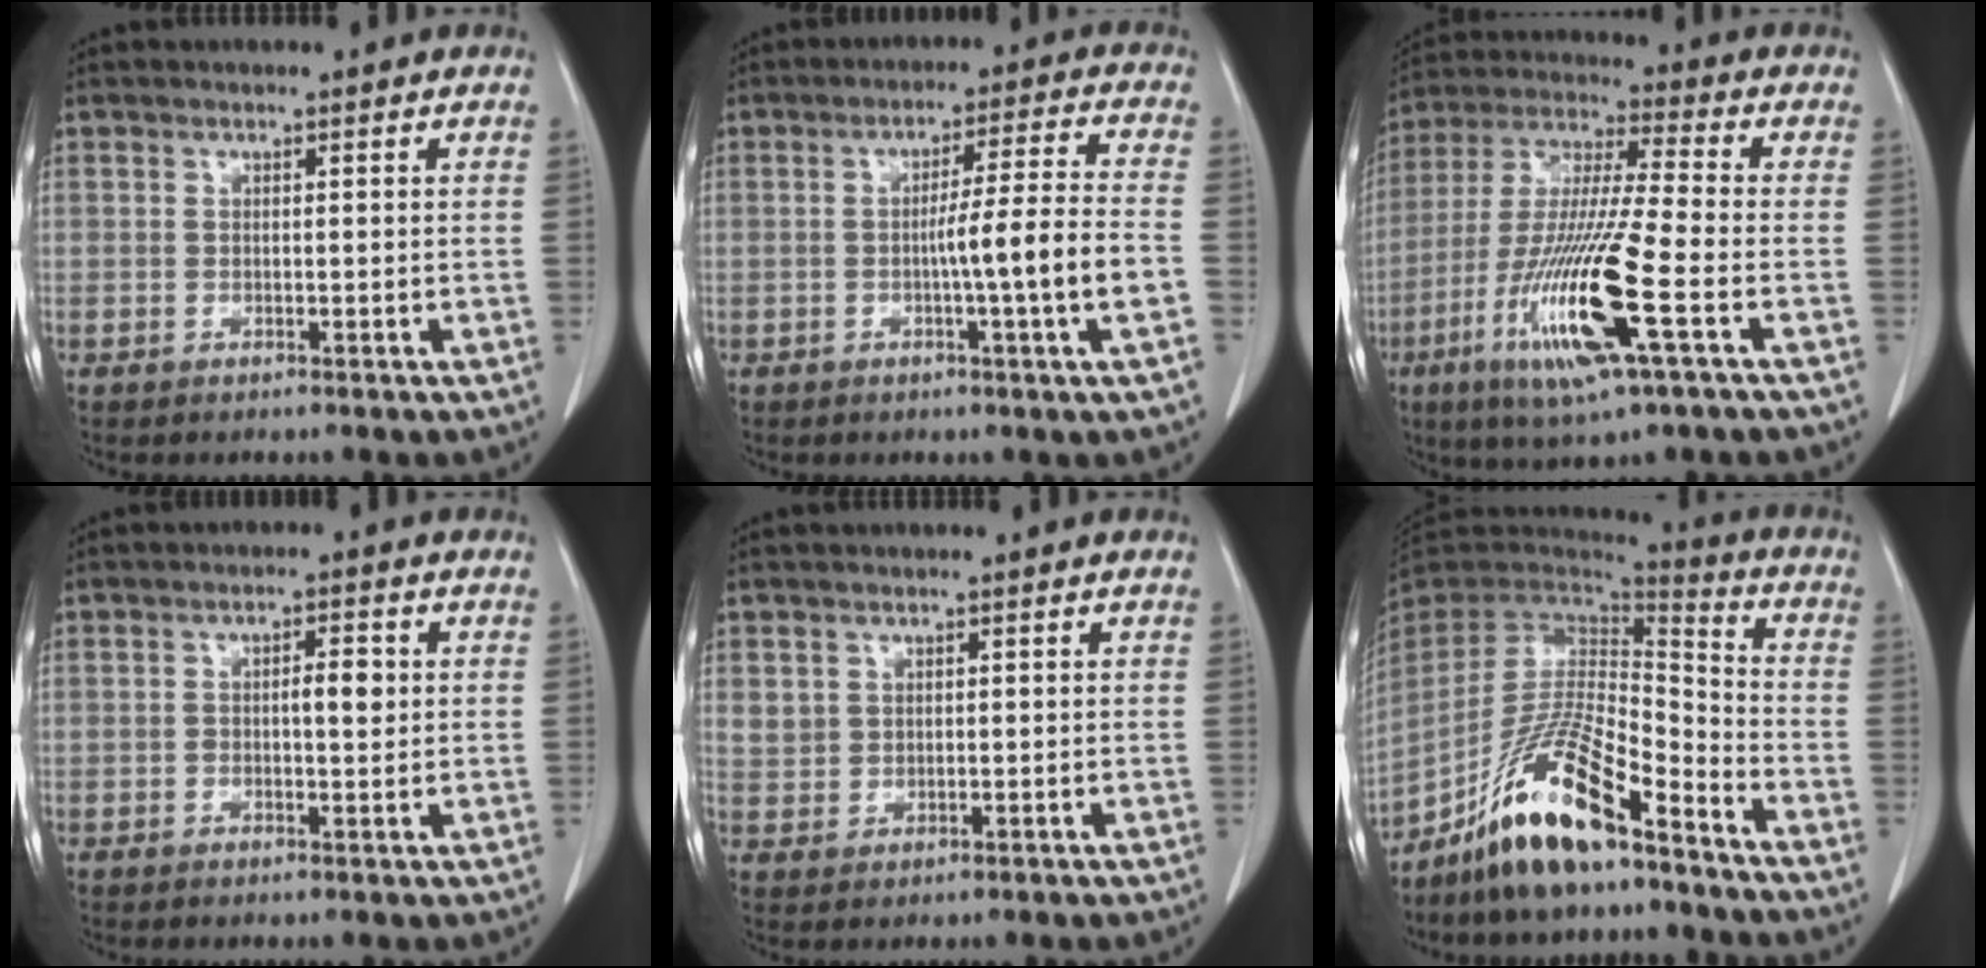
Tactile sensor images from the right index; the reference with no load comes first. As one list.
[{"total": 9.3, "force": [-2.2, -1.3, 8.9], "torque": [-0.139, 0.000, -0.034]}, {"total": 17.4, "force": [-6.3, 0.5, 16.2], "torque": [-0.336, -0.025, -0.119]}, {"total": 3.5, "force": [0.3, 1.2, 3.3], "torque": [-0.051, 0.004, 0.003]}, {"total": 2.6, "force": [1.1, 2.3, 0.5], "torque": [-0.003, 0.002, 0.025]}, {"total": 15.2, "force": [-10.3, 2.9, 10.8], "torque": [-0.208, 0.002, -0.189]}]